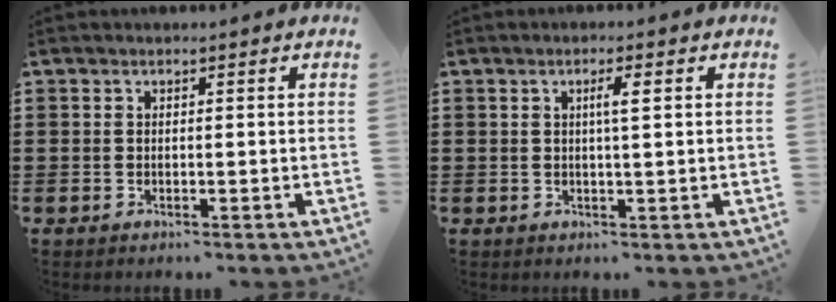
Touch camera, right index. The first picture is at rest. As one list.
[{"total": 2.2, "force": [0.4, 0.0, 2.2], "torque": [-0.043, 0.000, 0.004]}]